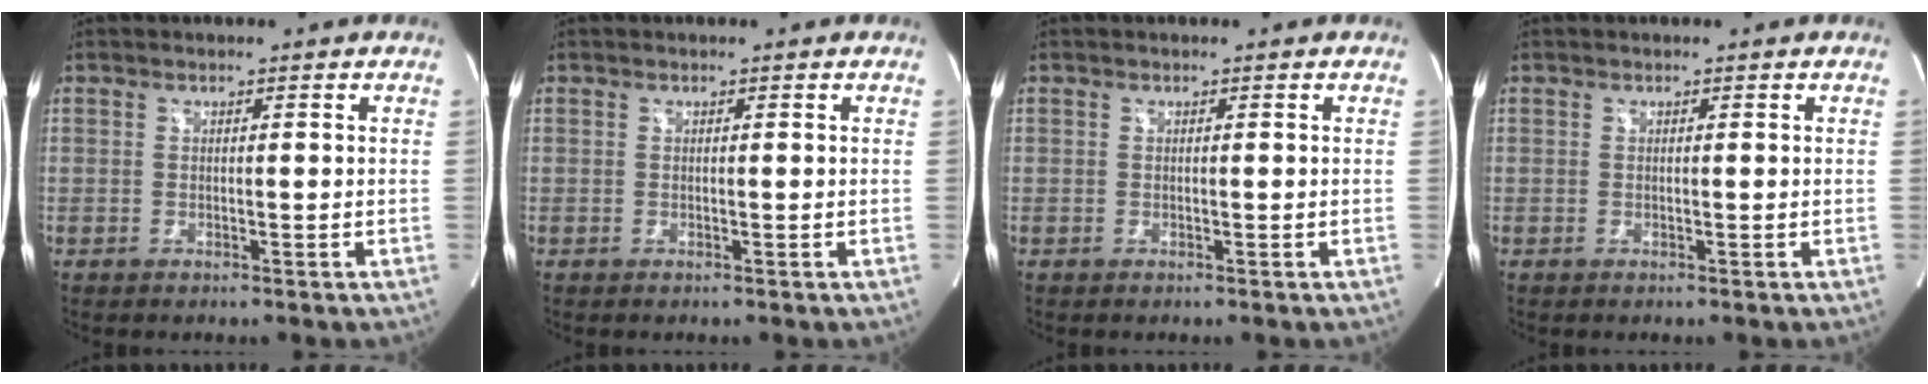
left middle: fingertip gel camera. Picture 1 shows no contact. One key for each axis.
{"total": 0.0}
{"total": 0.0}
{"total": 0.0}